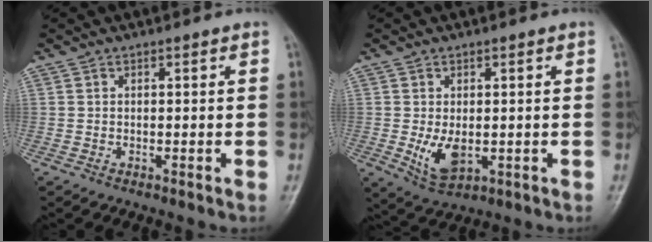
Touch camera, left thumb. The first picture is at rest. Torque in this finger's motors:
{"motor_torque": [0.93, 1.00, 0.54, 0.03, 0.06]}